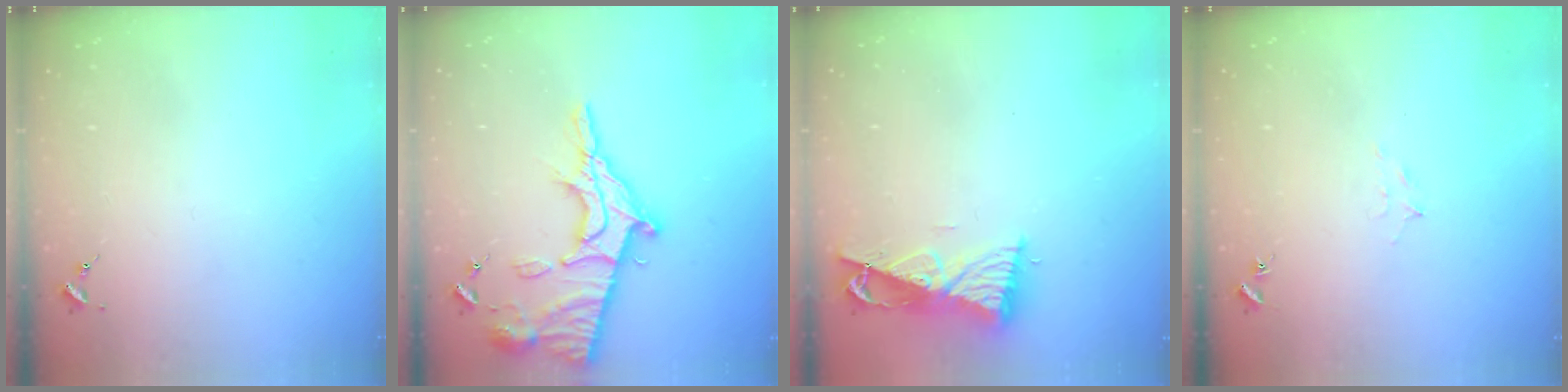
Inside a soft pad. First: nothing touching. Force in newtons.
{"total": 19.8, "press": 19.8, "slide": 1.8}
{"total": 8.5, "press": 8.4, "slide": 1.0}
{"total": 5.3, "press": 5.1, "slide": 1.0}